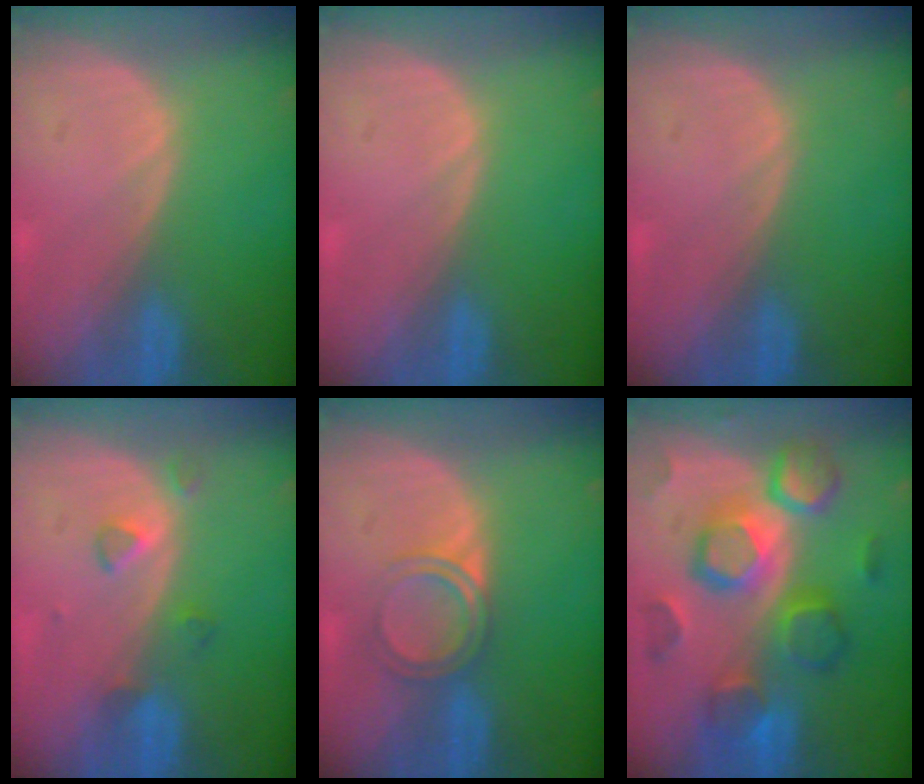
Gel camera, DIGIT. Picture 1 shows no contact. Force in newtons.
{"total": 0.0}
{"total": 0.0}
{"total": 3.0, "press": 2.8, "slide": 0.9}
{"total": 3.7, "press": 3.6, "slide": 0.3}
{"total": 11.5, "press": 11.4, "slide": 1.0}